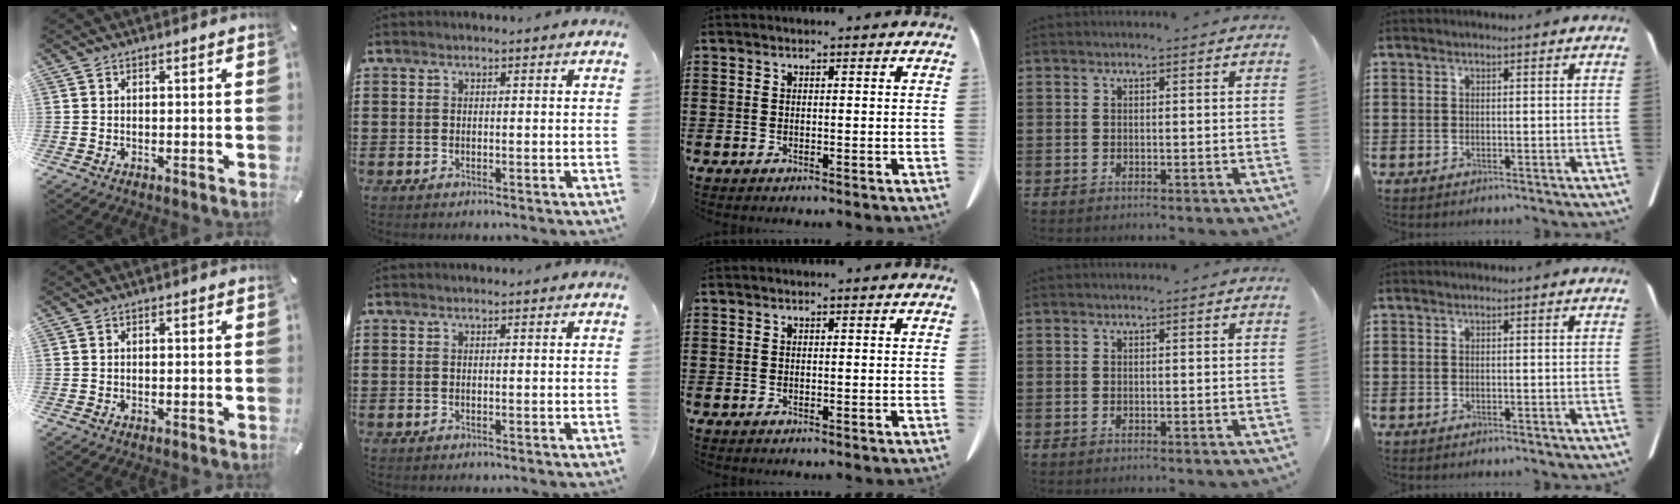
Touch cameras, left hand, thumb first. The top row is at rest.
{}